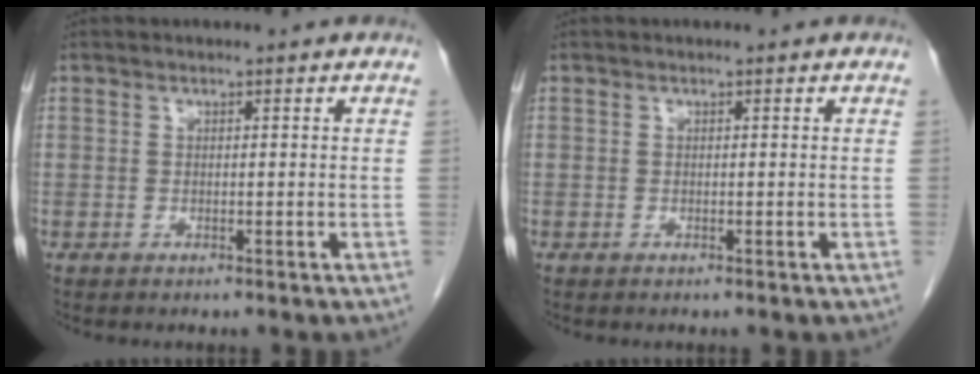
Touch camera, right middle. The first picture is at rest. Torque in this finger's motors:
{"motor_torque": [-0.07, 0.09, 0.02, 0.00]}